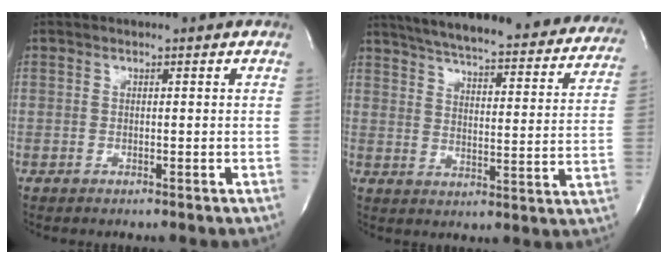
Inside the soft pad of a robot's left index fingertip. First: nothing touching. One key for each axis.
{"total": 32.0, "fx": 28.3, "fy": 6.1, "fz": 13.7, "tx": -0.216, "ty": -0.052, "tz": 0.341}